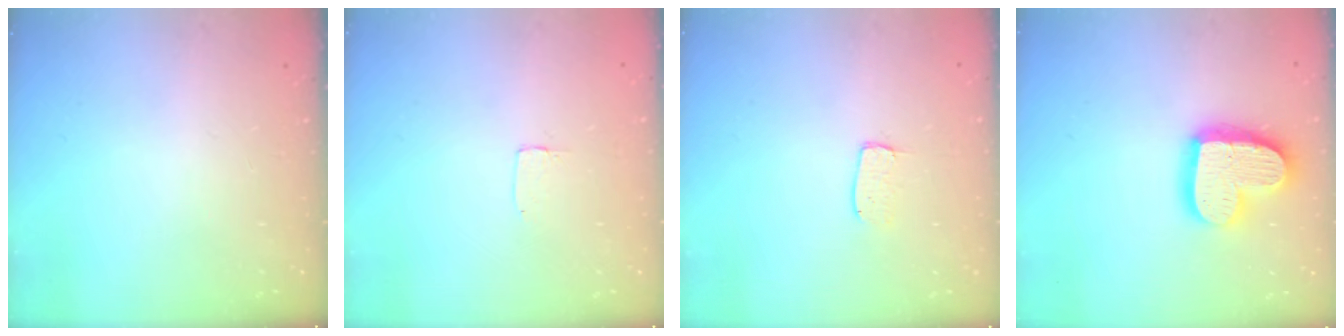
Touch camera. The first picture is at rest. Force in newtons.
{"total": 1.2, "press": 1.2, "slide": 0.0}
{"total": 3.8, "press": 3.8, "slide": 0.3}
{"total": 18.9, "press": 18.8, "slide": 1.7}